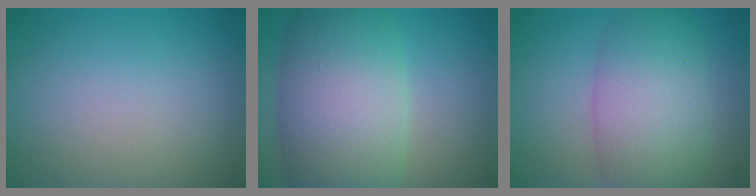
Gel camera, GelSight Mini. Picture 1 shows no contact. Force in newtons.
{"total": 11.2, "press": 11.2, "slide": 0.2}
{"total": 8.2, "press": 8.1, "slide": 0.4}